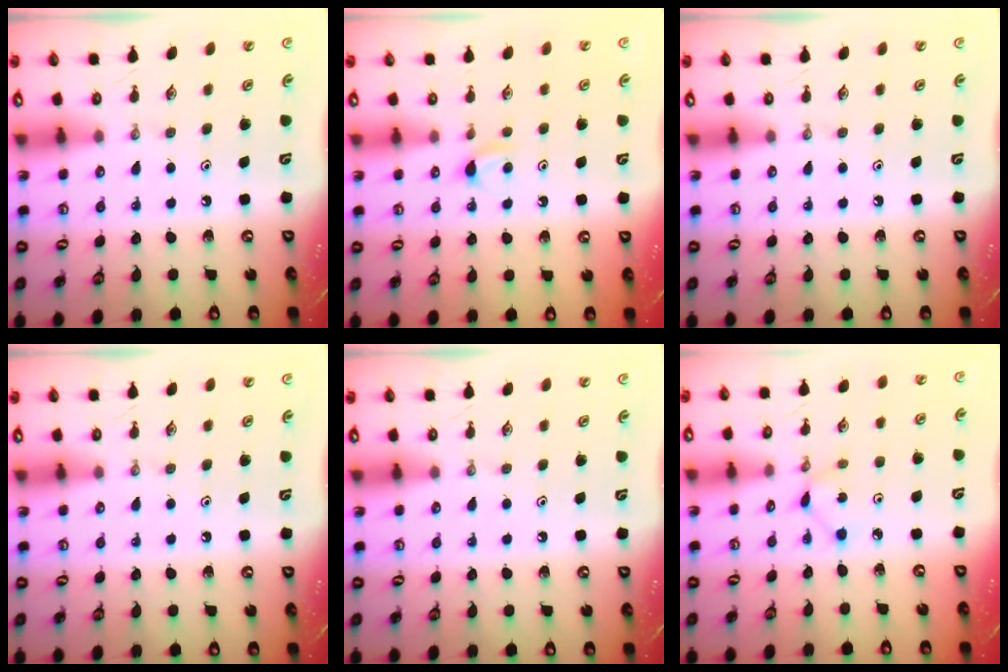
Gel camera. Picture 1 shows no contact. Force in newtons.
{"total": 3.4, "press": 3.4, "slide": 0.5}
{"total": 0.0}
{"total": 0.0}
{"total": 0.0}
{"total": 2.3, "press": 2.3, "slide": 0.2}